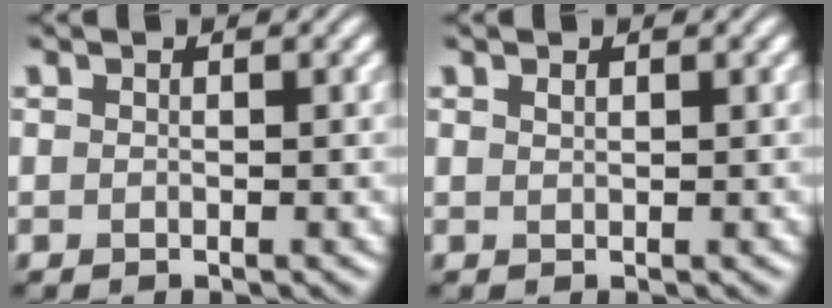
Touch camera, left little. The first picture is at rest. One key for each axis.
{"total": 0.5, "fx": 0.4, "fy": 0.2, "fz": 0.3, "tx": -0.006, "ty": 0.000, "tz": 0.009}